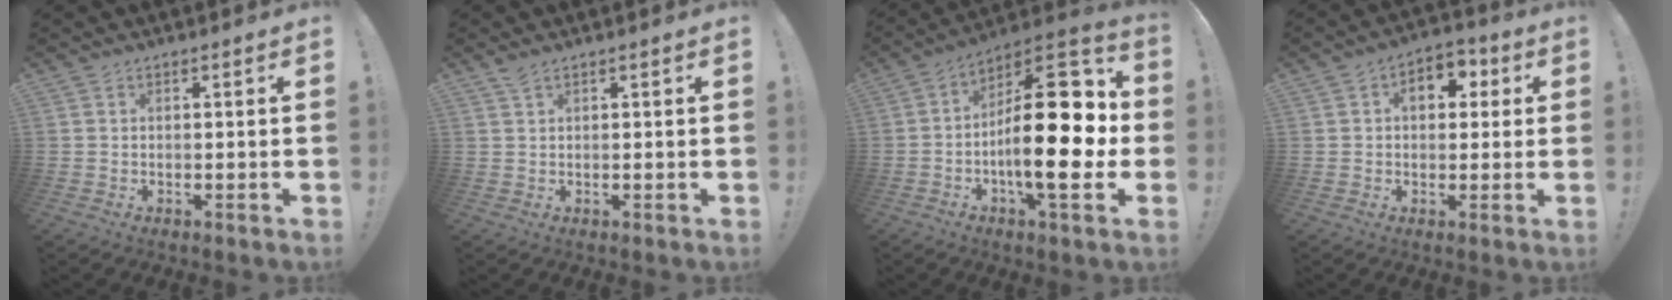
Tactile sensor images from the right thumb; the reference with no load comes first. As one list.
[{"total": 1.8, "force": [1.4, 0.4, 1.2], "torque": [-0.017, -0.002, 0.023]}, {"total": 25.6, "force": [-2.0, 10.0, 23.5], "torque": [-0.370, 0.007, -0.030]}, {"total": 7.8, "force": [1.9, 5.4, 5.2], "torque": [-0.059, 0.003, 0.027]}]